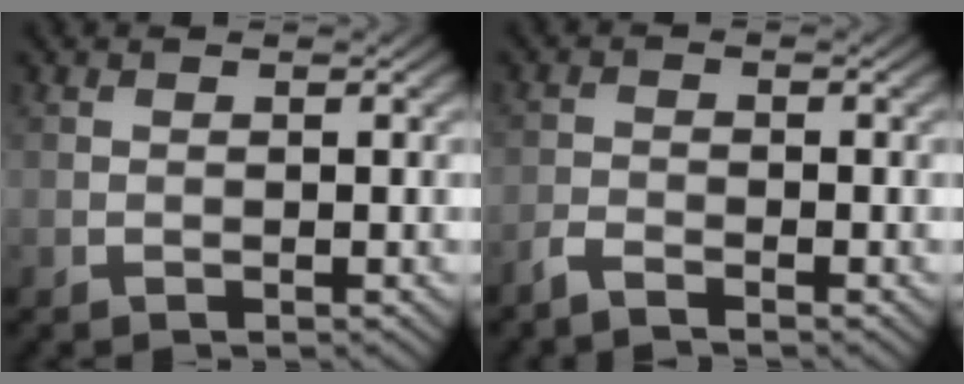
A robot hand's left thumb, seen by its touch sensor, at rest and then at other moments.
{"total": 2.1, "force": [-1.8, 0.3, 0.9], "torque": [-0.025, -0.005, -0.045]}